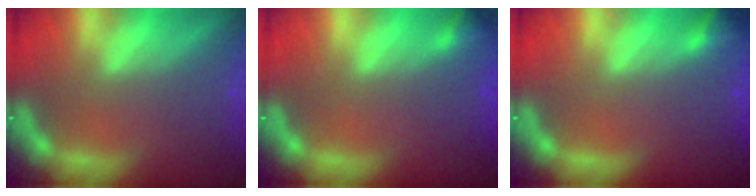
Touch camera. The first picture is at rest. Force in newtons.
{"total": 1.4}
{"total": 1.9}